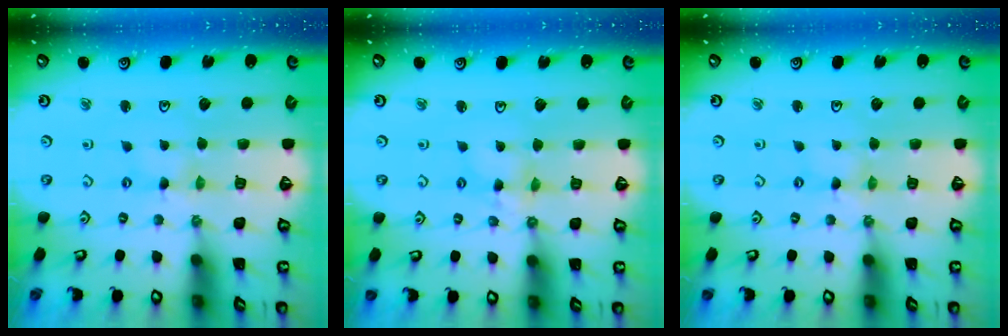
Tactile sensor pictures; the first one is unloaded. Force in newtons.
{"total": 4.9, "press": 4.9, "slide": 0.4}
{"total": 0.6, "press": 0.6, "slide": 0.1}